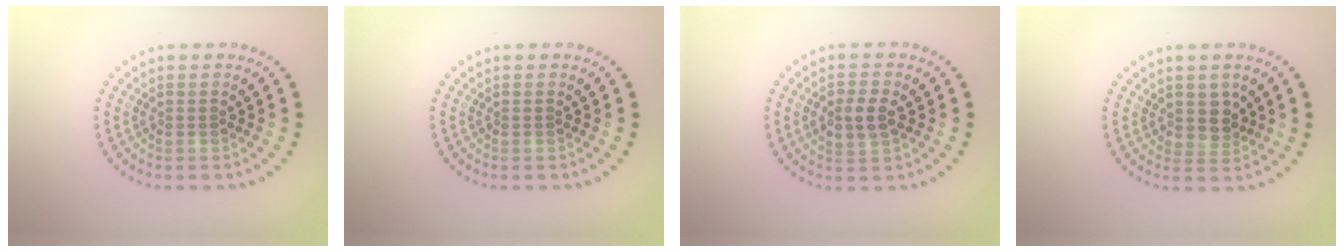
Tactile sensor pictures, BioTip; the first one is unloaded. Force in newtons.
{"total": 0.0}
{"total": 2.8, "press": 2.8, "slide": 0.1}
{"total": 2.0, "press": 1.7, "slide": 1.1}